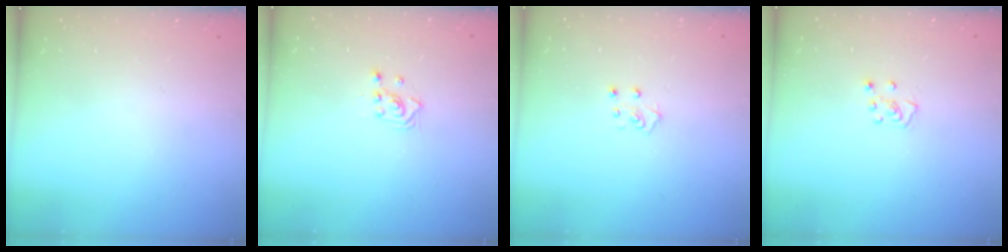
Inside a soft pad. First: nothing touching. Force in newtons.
{"total": 2.5, "press": 2.5, "slide": 0.3}
{"total": 4.7, "press": 4.7, "slide": 0.4}
{"total": 3.7, "press": 3.6, "slide": 0.4}